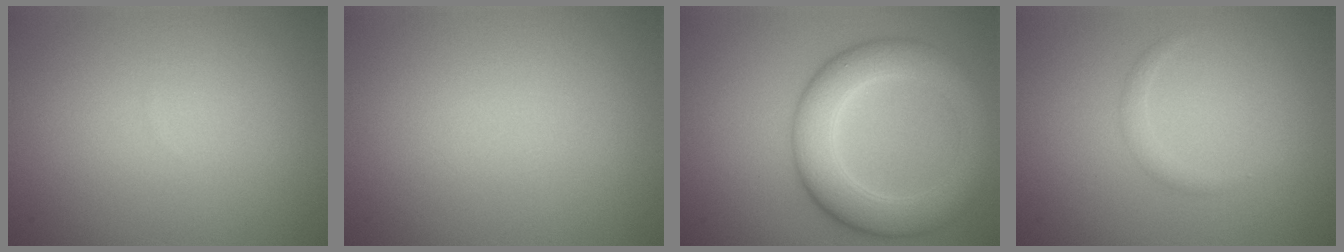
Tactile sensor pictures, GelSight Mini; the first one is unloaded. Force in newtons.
{"total": 0.0}
{"total": 6.8, "press": 6.8, "slide": 0.1}
{"total": 1.0, "press": 1.0, "slide": 0.1}